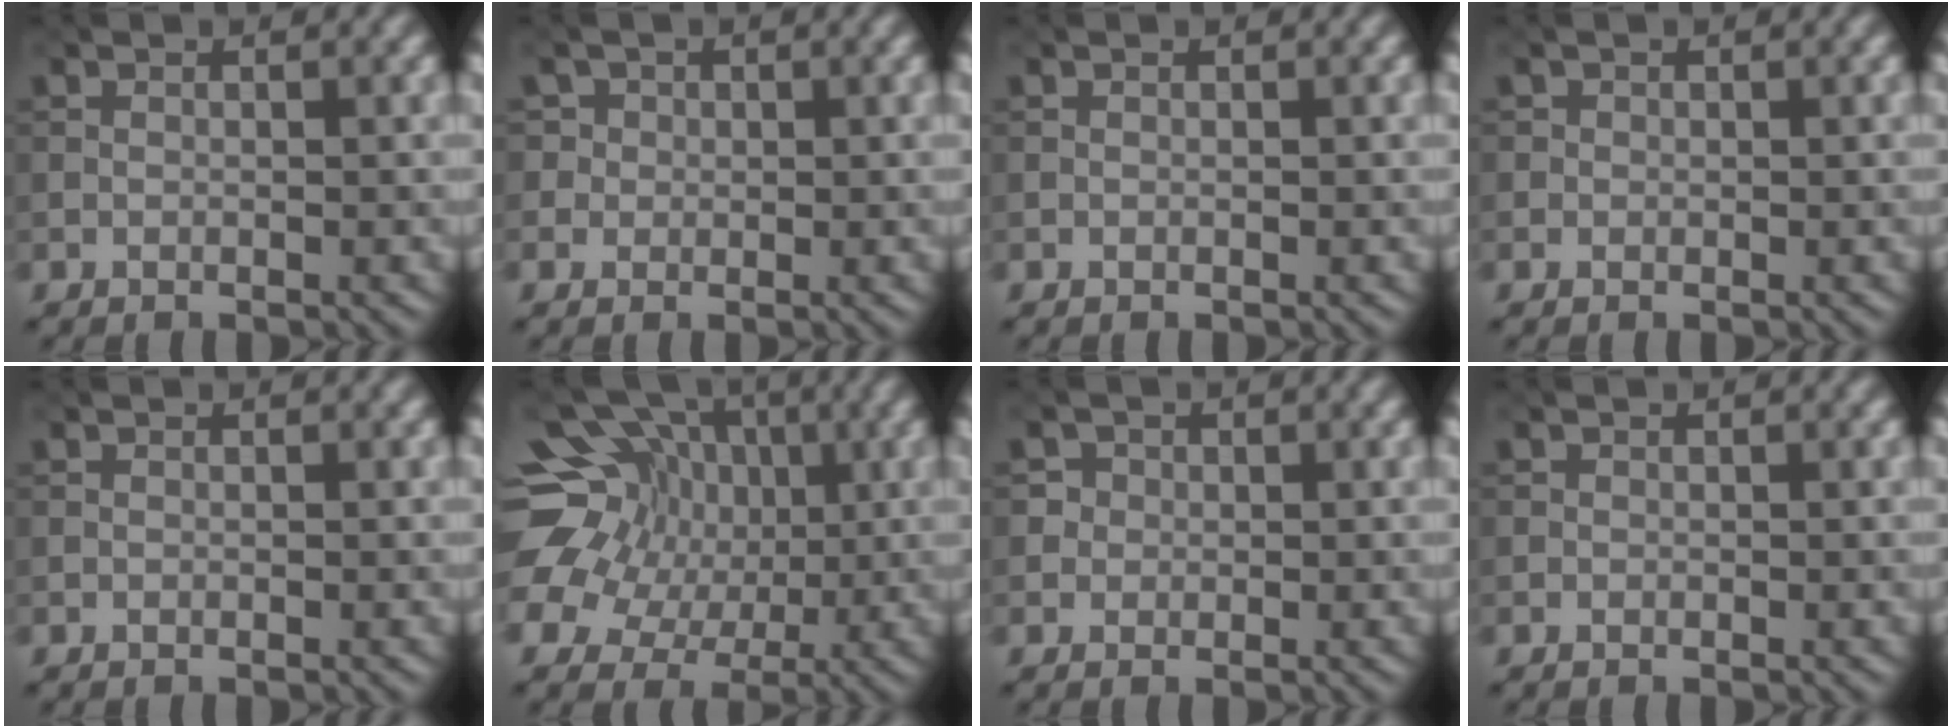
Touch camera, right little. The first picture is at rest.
{"total": 2.3, "force": [0.9, 2.0, 0.5], "torque": [-0.004, 0.002, 0.011]}
{"total": 0.0}
{"total": 0.6, "force": [0.0, 0.6, 0.0], "torque": [0.007, -0.001, -0.002]}
{"total": 0.0}
{"total": 15.5, "force": [4.4, 12.9, 7.3], "torque": [-0.176, 0.048, 0.049]}
{"total": 1.8, "force": [0.5, 1.6, 0.4], "torque": [0.004, -0.003, 0.011]}
{"total": 0.0}